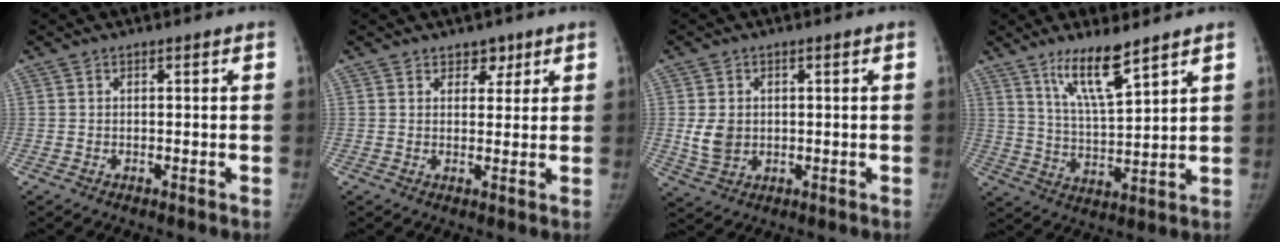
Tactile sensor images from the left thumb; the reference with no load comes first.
{"total": 3.1, "force": [2.0, 2.1, 0.9], "torque": [0.013, -0.011, 0.028]}
{"total": 5.2, "force": [0.3, 4.1, 3.1], "torque": [-0.049, -0.006, 0.015]}
{"total": 10.2, "force": [7.1, 1.9, 7.1], "torque": [-0.124, -0.052, 0.140]}